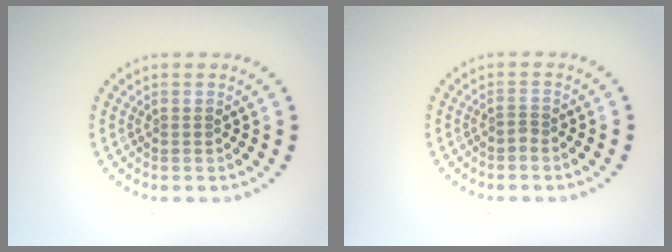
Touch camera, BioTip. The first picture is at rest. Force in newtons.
{"total": 0.6, "press": 0.3, "slide": 0.5}